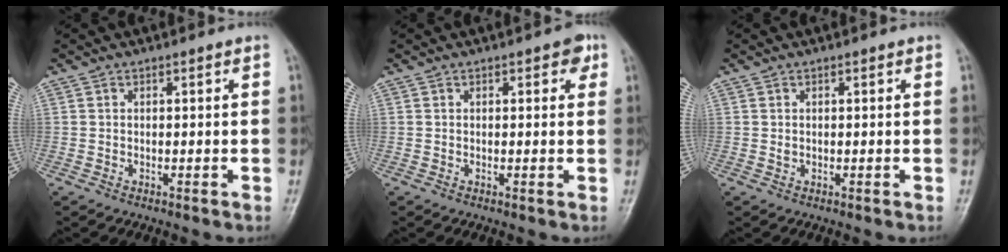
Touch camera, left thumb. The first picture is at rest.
{"total": 2.5, "force": [1.2, 1.3, 1.7], "torque": [-0.005, 0.001, 0.008]}
{"total": 0.7, "force": [0.3, 0.5, 0.4], "torque": [-0.002, -0.001, 0.004]}